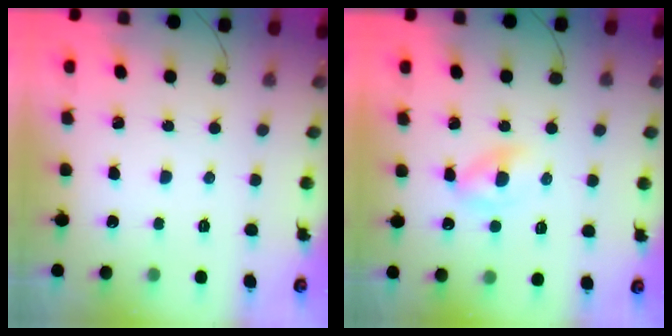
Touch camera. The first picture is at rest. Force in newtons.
{"total": 3.6, "press": 3.5, "slide": 0.9}